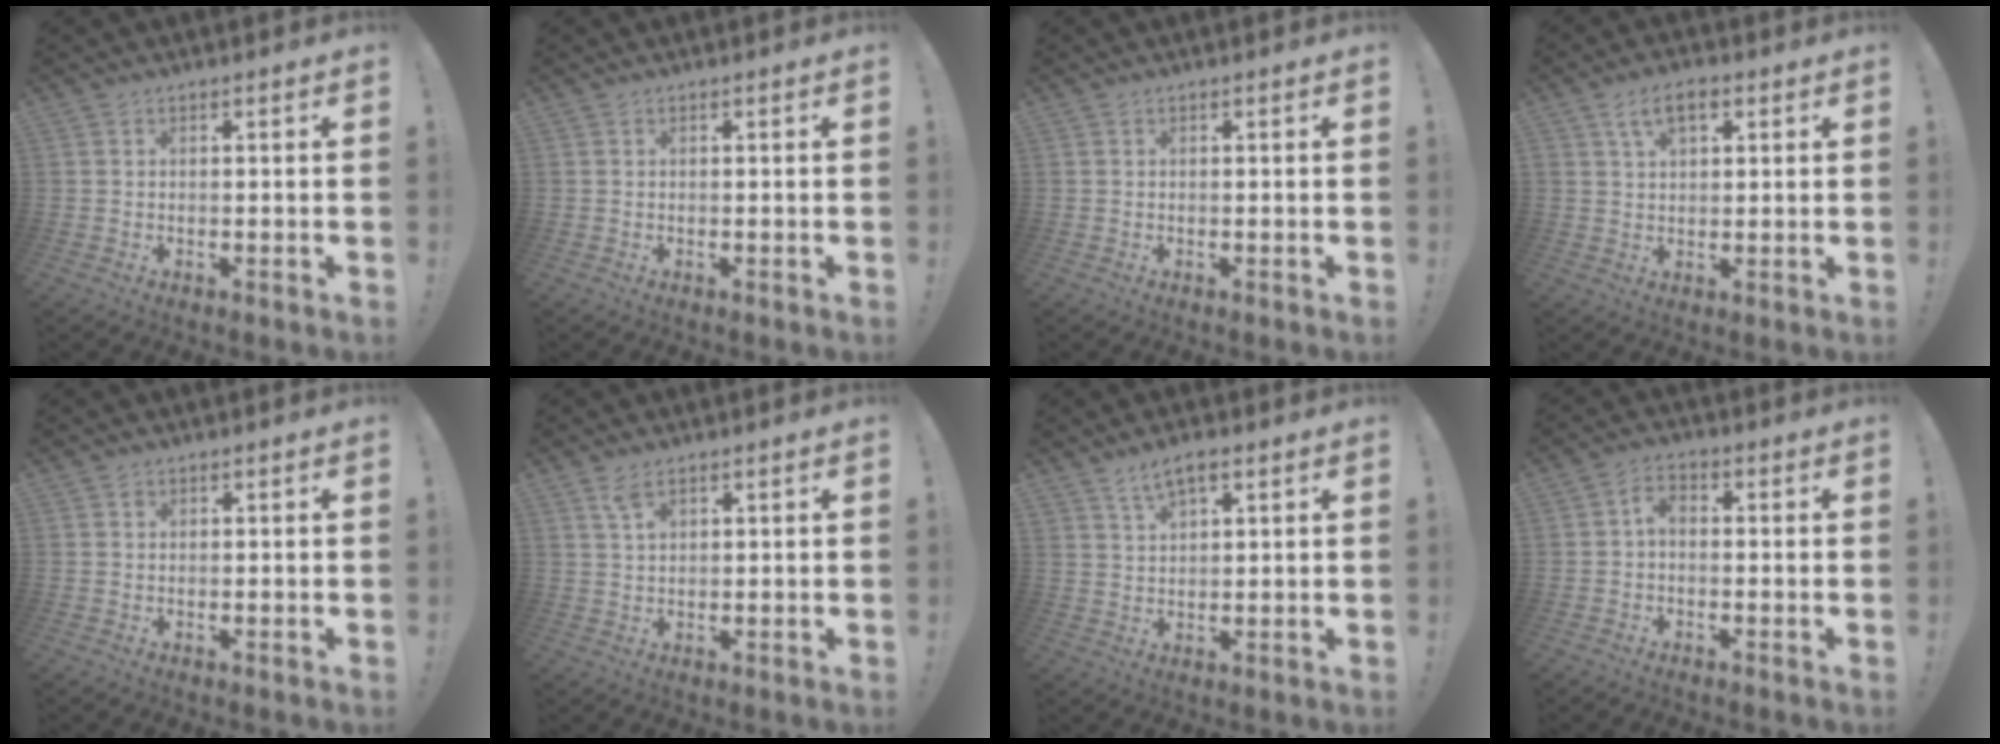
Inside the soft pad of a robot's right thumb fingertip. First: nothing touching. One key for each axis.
{"total": 0.0}
{"total": 0.0}
{"total": 6.6, "fx": 2.9, "fy": 3.7, "fz": 4.6, "tx": -0.079, "ty": 0.004, "tz": 0.054}
{"total": 0.8, "fx": 0.4, "fy": 0.7, "fz": 0.0, "tx": 0.004, "ty": 0.000, "tz": 0.007}
{"total": 3.8, "fx": 2.3, "fy": 1.8, "fz": 2.4, "tx": -0.034, "ty": -0.010, "tz": 0.040}
{"total": 5.0, "fx": 3.3, "fy": 2.1, "fz": 3.2, "tx": -0.060, "ty": -0.009, "tz": 0.061}
{"total": 3.5, "fx": -0.6, "fy": 2.1, "fz": 2.7, "tx": -0.063, "ty": 0.012, "tz": -0.011}